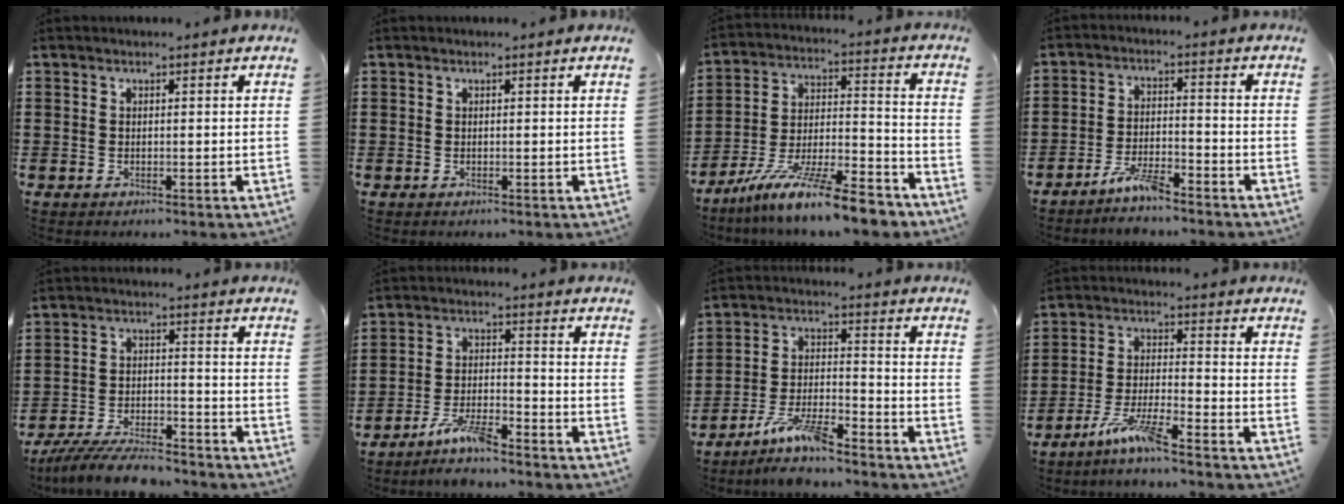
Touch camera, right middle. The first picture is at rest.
{"total": 0.0}
{"total": 13.6, "force": [-11.1, 1.1, 7.7], "torque": [-0.130, 0.028, -0.205]}
{"total": 5.2, "force": [-4.4, 0.7, 2.6], "torque": [-0.057, 0.000, -0.086]}
{"total": 7.6, "force": [-7.1, 0.9, 2.7], "torque": [-0.054, 0.004, -0.134]}
{"total": 6.2, "force": [-5.1, 1.0, 3.3], "torque": [-0.072, -0.002, -0.100]}
{"total": 7.7, "force": [-6.3, 1.4, 4.2], "torque": [-0.092, -0.001, -0.123]}
{"total": 6.5, "force": [-5.0, 0.2, 4.1], "torque": [-0.092, -0.011, -0.096]}